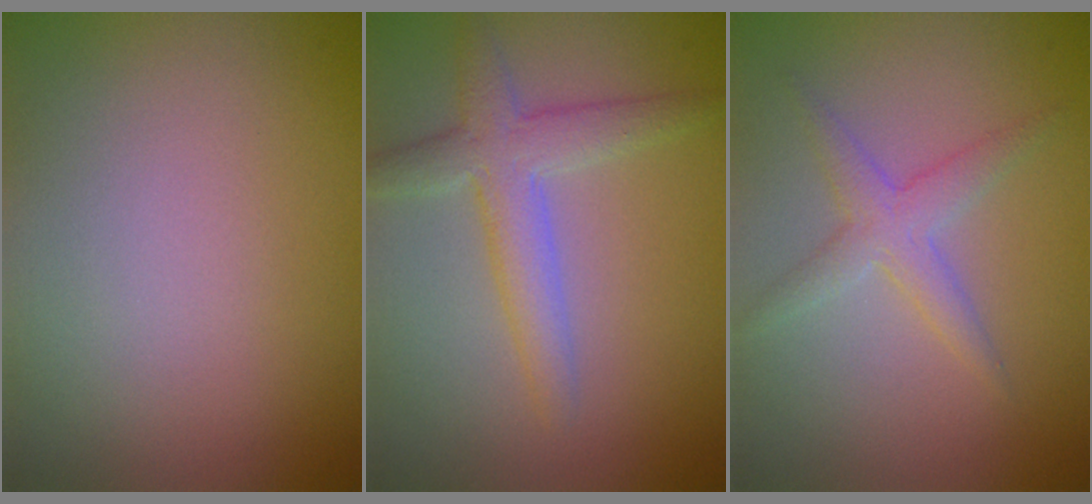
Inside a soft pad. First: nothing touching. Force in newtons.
{"total": 3.6, "press": 3.6, "slide": 0.3}
{"total": 2.4, "press": 2.4, "slide": 0.1}